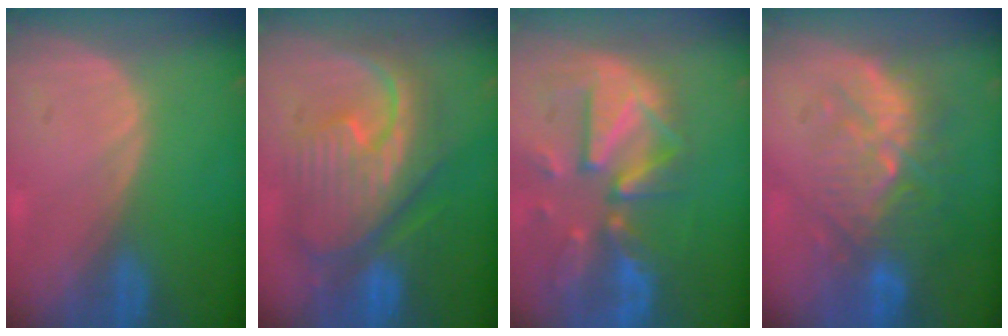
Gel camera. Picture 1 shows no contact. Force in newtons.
{"total": 12.4, "press": 12.4, "slide": 1.4}
{"total": 12.1, "press": 10.5, "slide": 6.1}
{"total": 10.3, "press": 9.5, "slide": 3.9}